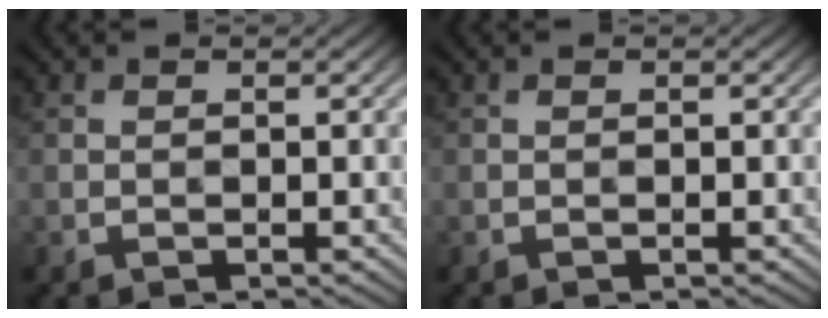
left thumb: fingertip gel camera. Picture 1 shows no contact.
{"total": 0.0}